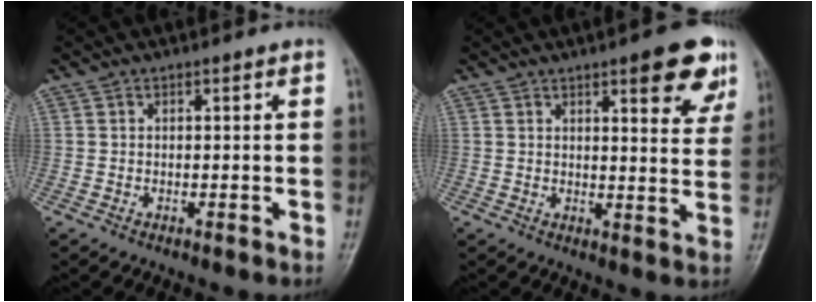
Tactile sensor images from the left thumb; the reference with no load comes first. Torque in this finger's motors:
{"motor_torque": [1.33, 1.02, 1.13, -0.51, 0.04]}